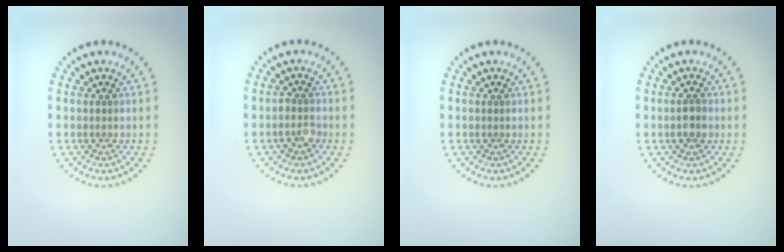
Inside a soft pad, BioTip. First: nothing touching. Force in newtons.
{"total": 1.4, "press": 1.3, "slide": 0.6}
{"total": 0.0}
{"total": 1.4, "press": 1.4, "slide": 0.3}